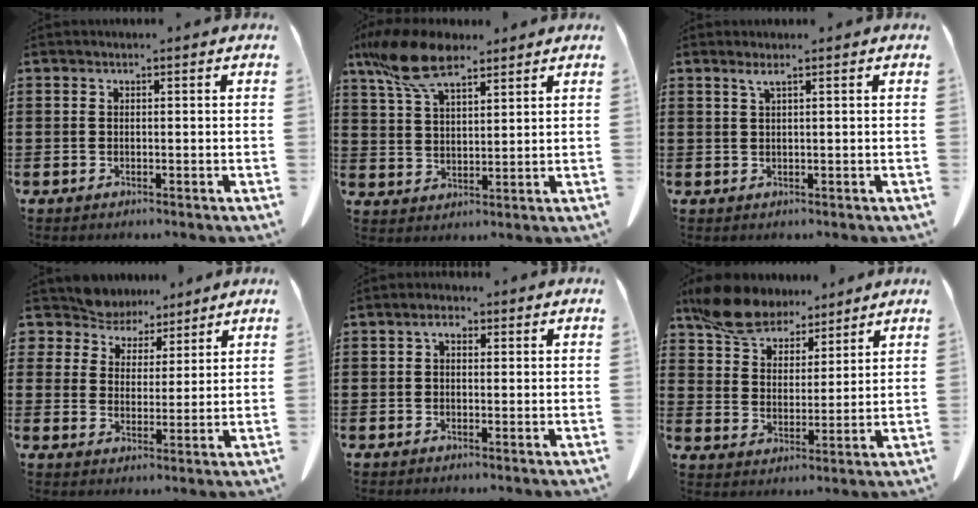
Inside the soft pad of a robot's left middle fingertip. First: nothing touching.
{"total": 10.7, "force": [7.5, 3.8, 6.6], "torque": [-0.161, -0.014, 0.139]}
{"total": 1.3, "force": [0.7, 0.0, 1.1], "torque": [-0.023, -0.001, 0.014]}
{"total": 6.5, "force": [6.0, 2.5, -0.1], "torque": [-0.038, -0.034, 0.113]}
{"total": 2.2, "force": [0.8, 1.2, 1.7], "torque": [-0.037, 0.007, 0.013]}
{"total": 9.4, "force": [8.1, 3.5, 3.0], "torque": [-0.094, -0.022, 0.156]}